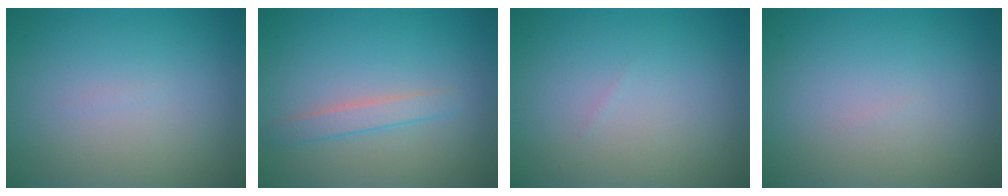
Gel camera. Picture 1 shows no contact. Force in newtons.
{"total": 1.7, "press": 1.7, "slide": 0.0}
{"total": 0.0}
{"total": 0.0}